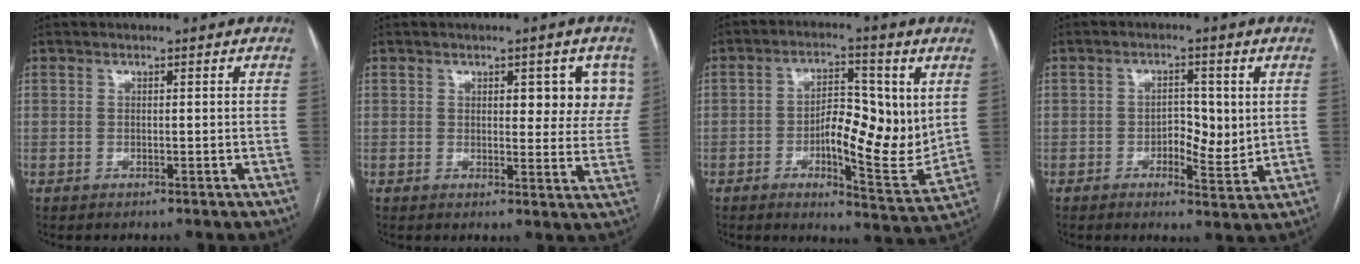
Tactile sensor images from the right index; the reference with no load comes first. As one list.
[{"total": 6.7, "force": [2.6, 3.1, 5.3], "torque": [-0.048, 0.008, 0.027]}, {"total": 11.9, "force": [0.3, 4.3, 11.1], "torque": [-0.172, 0.004, 0.008]}, {"total": 5.1, "force": [0.1, 2.6, 4.4], "torque": [-0.060, 0.000, 0.003]}]